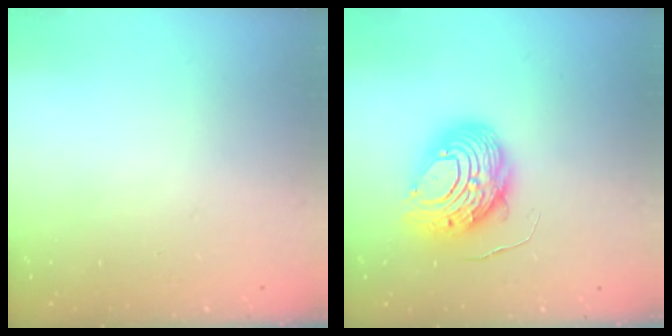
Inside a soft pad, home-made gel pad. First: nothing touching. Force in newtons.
{"total": 12.1, "press": 12.1, "slide": 1.4}